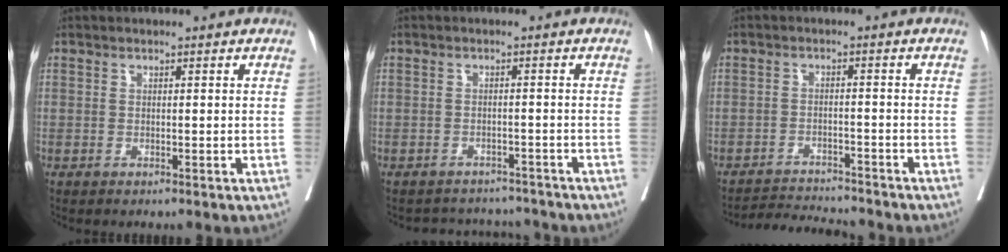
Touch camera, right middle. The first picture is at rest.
{"total": 6.5, "force": [-6.3, 1.8, -0.3], "torque": [0.009, 0.018, -0.077]}
{"total": 6.6, "force": [-6.6, -0.1, 0.6], "torque": [-0.008, -0.004, -0.110]}